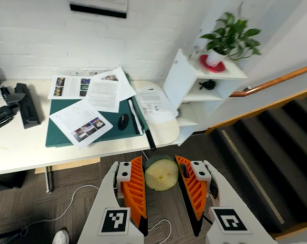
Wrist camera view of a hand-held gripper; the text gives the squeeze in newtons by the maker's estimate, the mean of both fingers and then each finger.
{"total": 11.8, "left": 11.7, "right": 11.8}